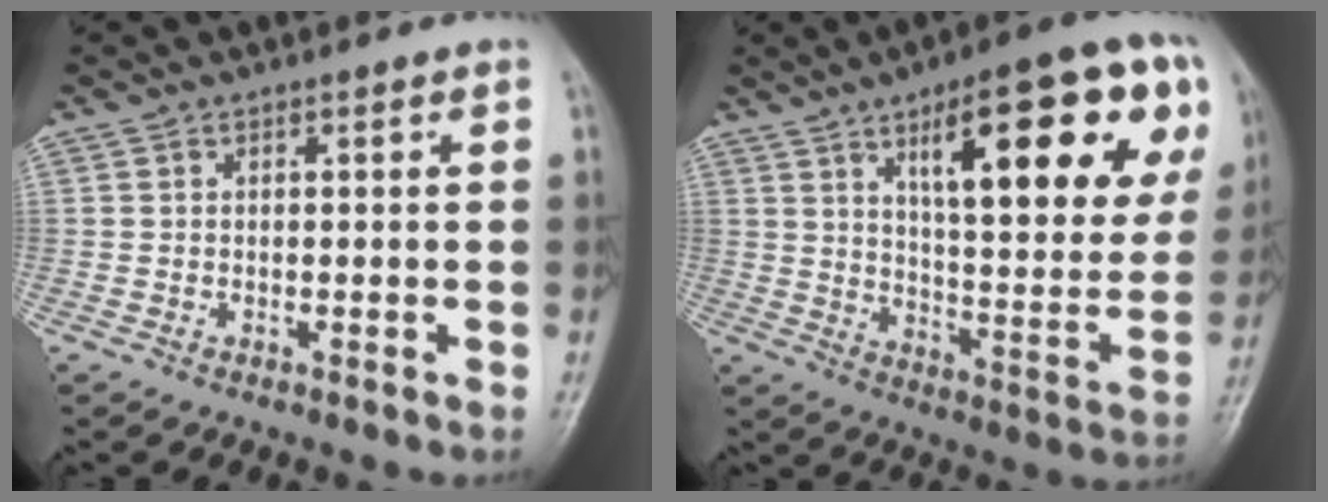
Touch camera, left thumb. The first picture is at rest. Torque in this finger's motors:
{"motor_torque": [3.05, 1.96, 1.46, -1.32, 0.40]}